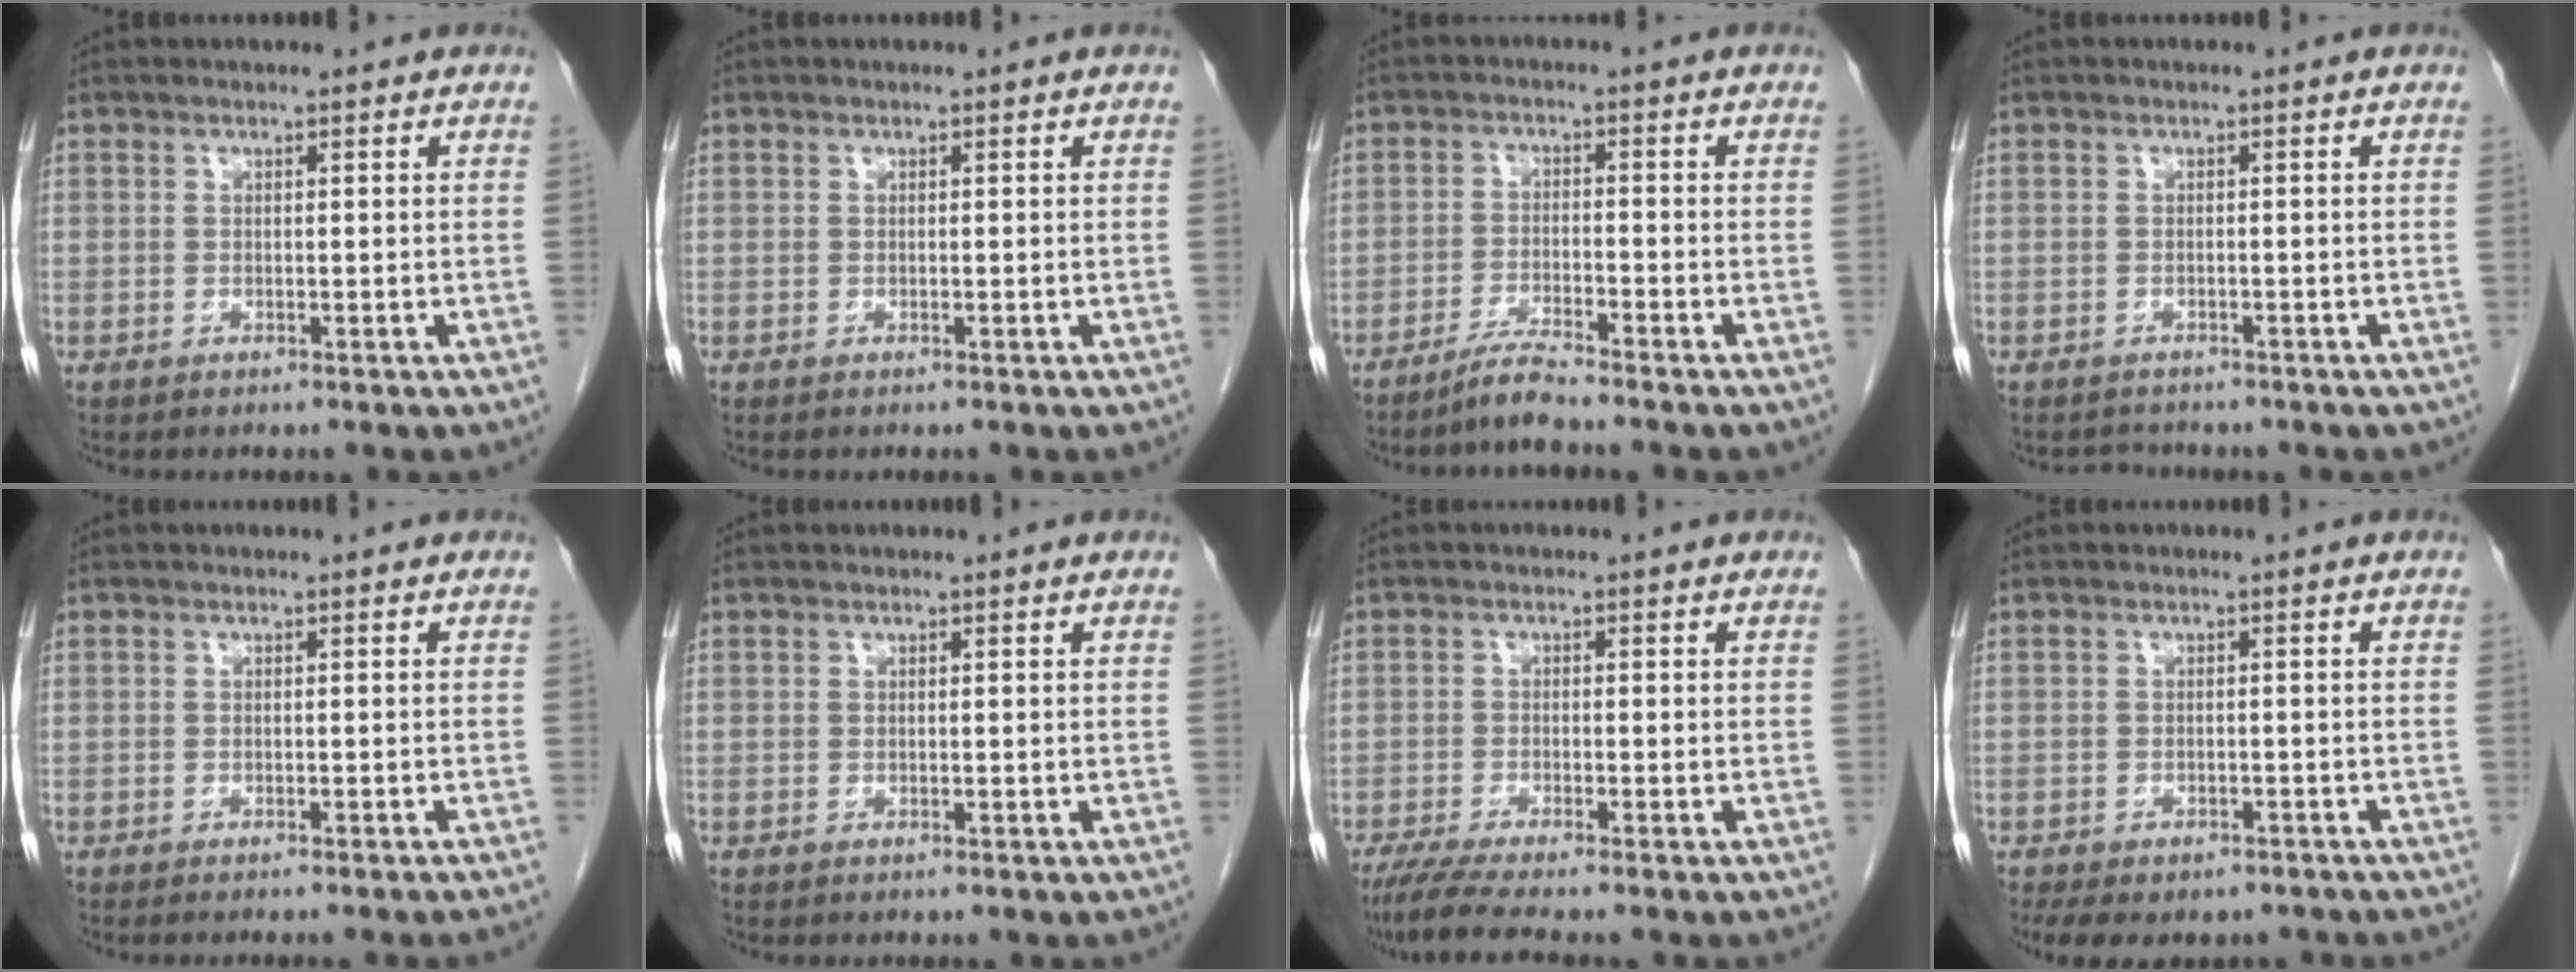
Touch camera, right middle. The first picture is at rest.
{"total": 0.0}
{"total": 4.0, "force": [-3.6, -0.8, 1.6], "torque": [-0.032, -0.015, -0.073]}
{"total": 1.6, "force": [-1.5, 0.4, -0.2], "torque": [-0.003, -0.007, -0.023]}
{"total": 4.1, "force": [-3.6, -0.8, 1.8], "torque": [-0.013, 0.001, -0.045]}
{"total": 0.0}
{"total": 5.8, "force": [-4.8, -0.6, 3.3], "torque": [-0.053, -0.019, -0.082]}
{"total": 9.5, "force": [-7.5, 4.3, 4.0], "torque": [-0.071, -0.003, -0.096]}